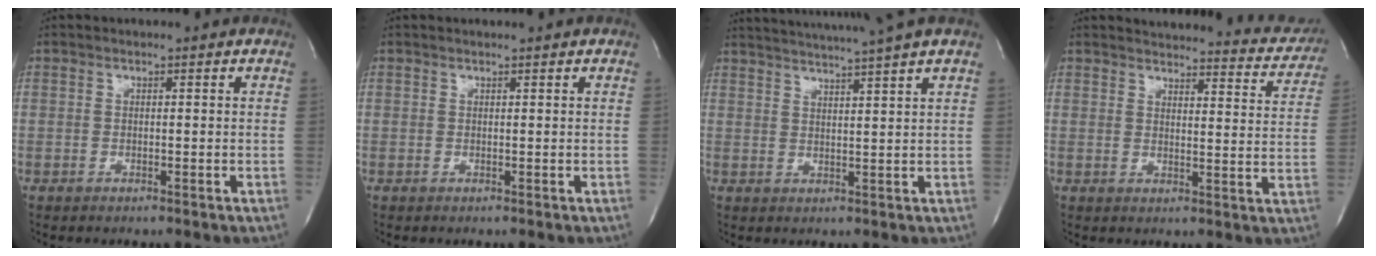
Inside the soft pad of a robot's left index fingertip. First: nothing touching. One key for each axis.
{"total": 0.8, "fx": 0.7, "fy": -0.2, "fz": 0.3, "tx": -0.005, "ty": 0.000, "tz": 0.015}
{"total": 10.7, "fx": 9.3, "fy": -2.2, "fz": 4.7, "tx": -0.080, "ty": -0.008, "tz": 0.126}
{"total": 18.5, "fx": 17.7, "fy": 3.8, "fz": 3.6, "tx": -0.025, "ty": -0.059, "tz": 0.184}